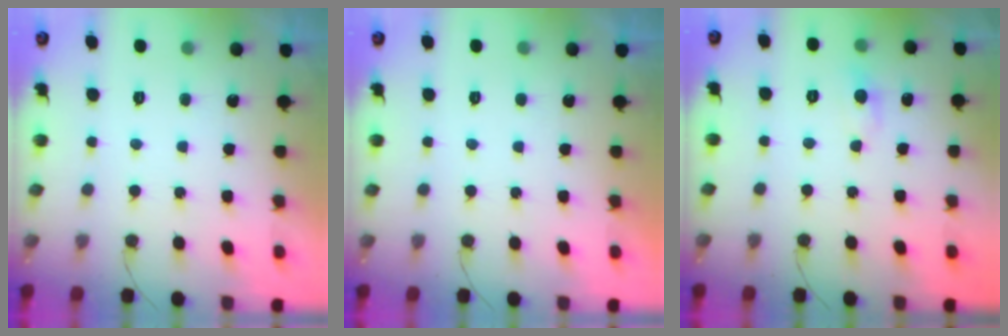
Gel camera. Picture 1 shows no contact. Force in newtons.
{"total": 0.0}
{"total": 4.9, "press": 4.9, "slide": 0.6}